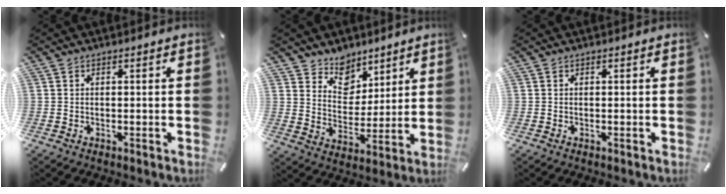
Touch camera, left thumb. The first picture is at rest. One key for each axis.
{"total": 9.0, "fx": 6.5, "fy": 6.2, "fz": 0.1, "tx": -0.016, "ty": -0.066, "tz": 0.124}
{"total": 0.0}